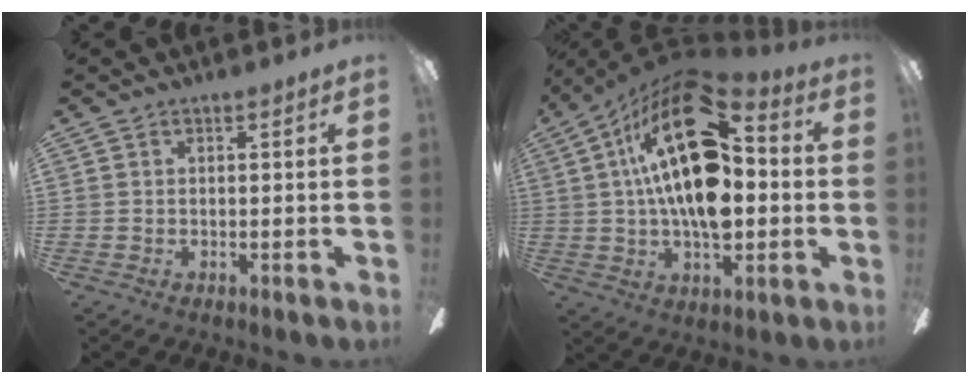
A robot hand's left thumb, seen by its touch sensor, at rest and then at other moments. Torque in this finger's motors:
{"motor_torque": [2.48, 2.53, 2.77, 0.00, 0.31]}